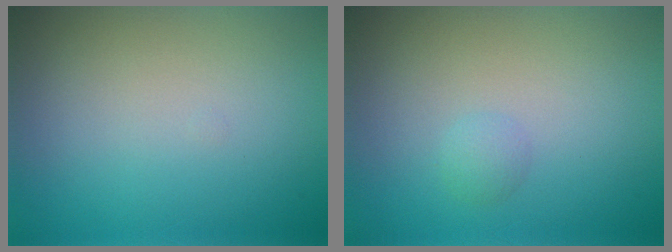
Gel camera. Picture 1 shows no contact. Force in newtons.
{"total": 0.9, "press": 0.8, "slide": 0.1}